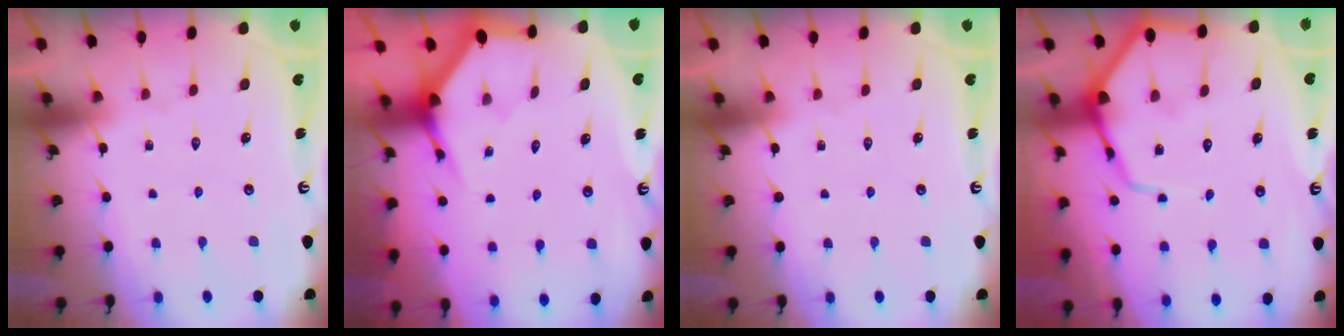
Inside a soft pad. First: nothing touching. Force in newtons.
{"total": 3.6, "press": 3.6, "slide": 0.1}
{"total": 0.0}
{"total": 10.4, "press": 10.4, "slide": 0.9}